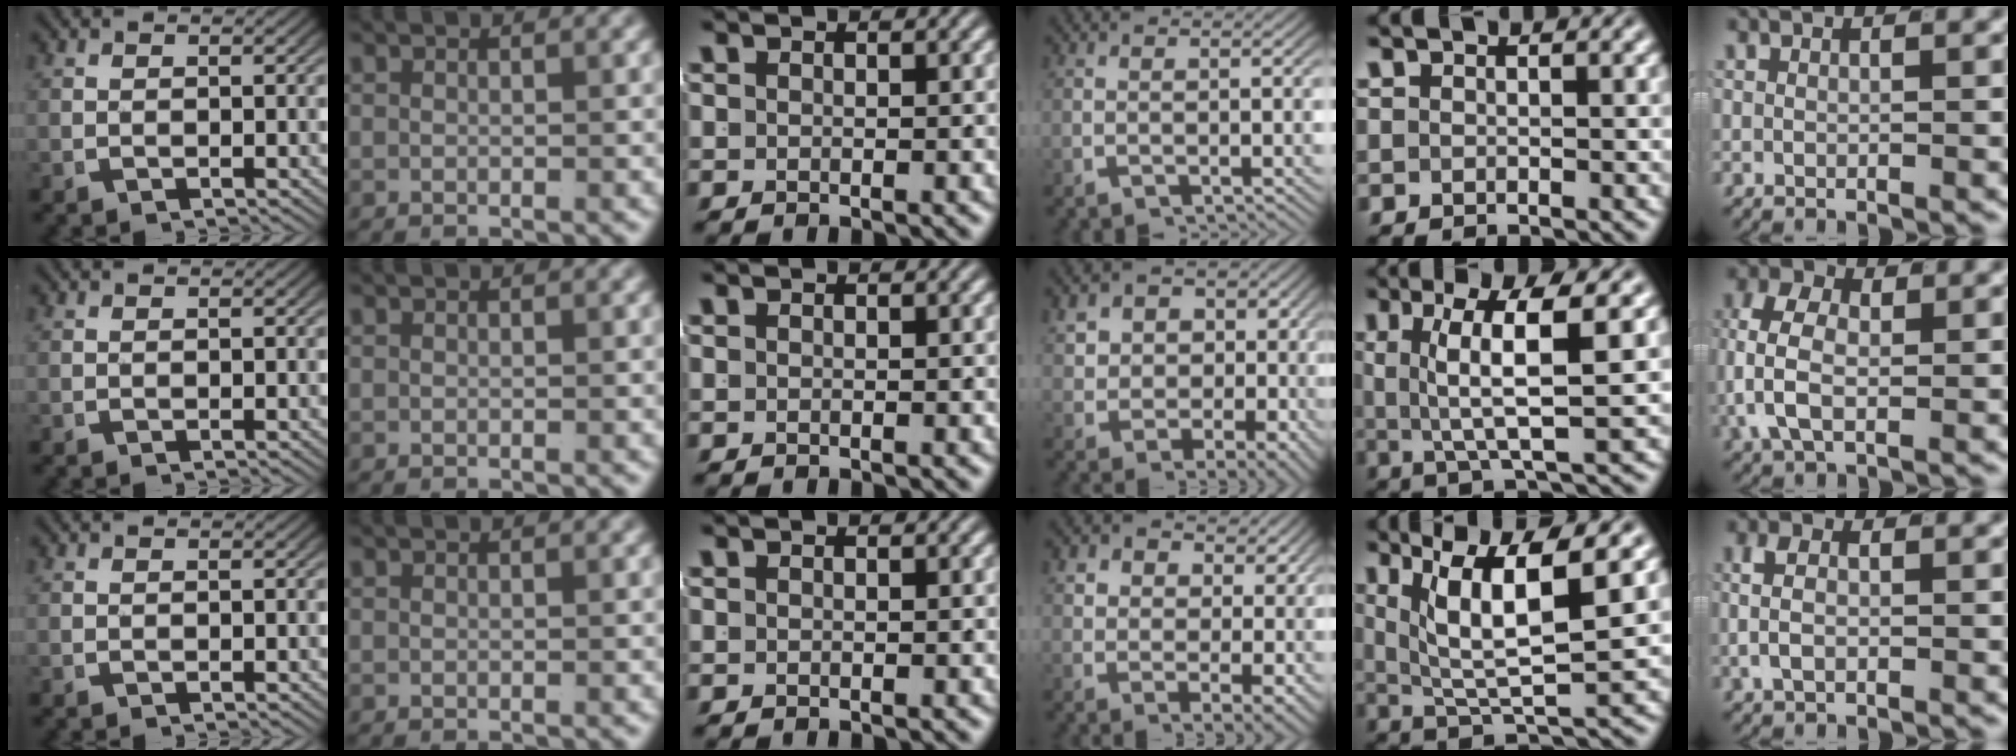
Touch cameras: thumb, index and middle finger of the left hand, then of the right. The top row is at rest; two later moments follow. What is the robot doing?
{"motion": "lift_and_place", "object": "jacket"}